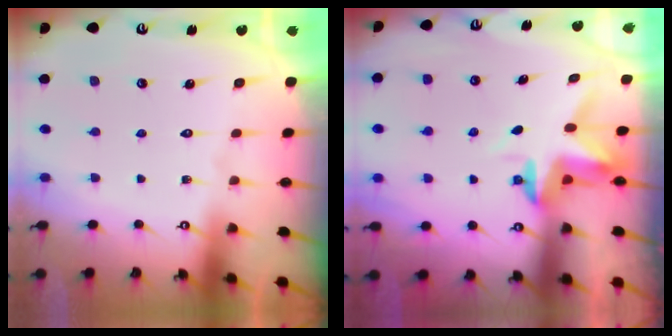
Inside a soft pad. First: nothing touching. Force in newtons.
{"total": 3.6, "press": 3.5, "slide": 0.4}